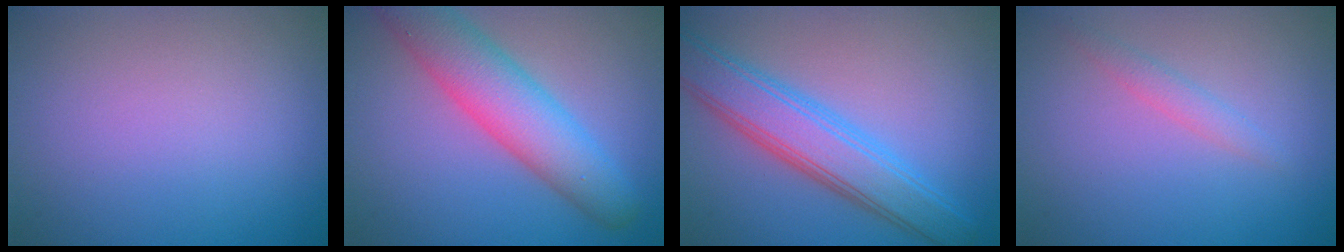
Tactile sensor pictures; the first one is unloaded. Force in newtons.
{"total": 7.3, "press": 7.3, "slide": 0.4}
{"total": 6.3, "press": 6.3, "slide": 0.4}
{"total": 2.0, "press": 2.0, "slide": 0.2}